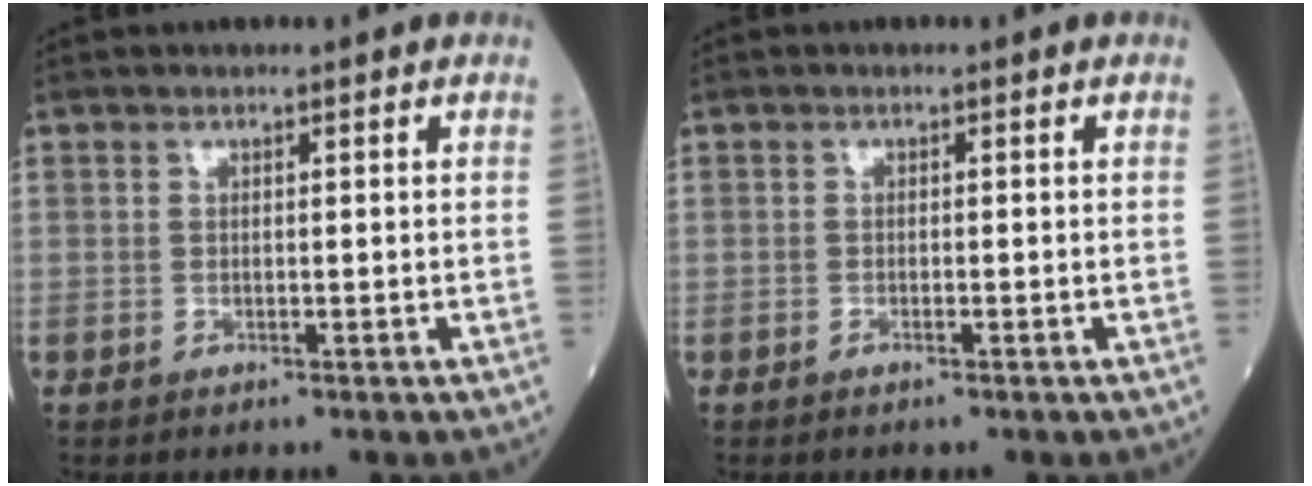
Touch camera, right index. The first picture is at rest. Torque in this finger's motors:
{"motor_torque": [-0.01, -0.07, -0.06, 0.00]}